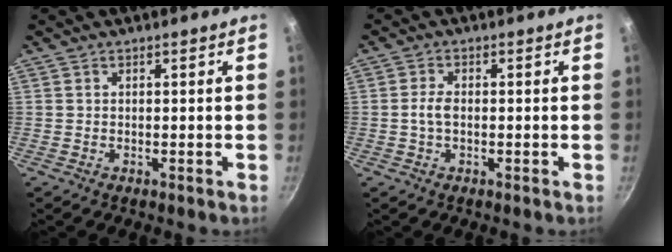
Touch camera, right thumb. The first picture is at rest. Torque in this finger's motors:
{"motor_torque": [0.93, 1.23, 0.76, -0.52, 0.03]}